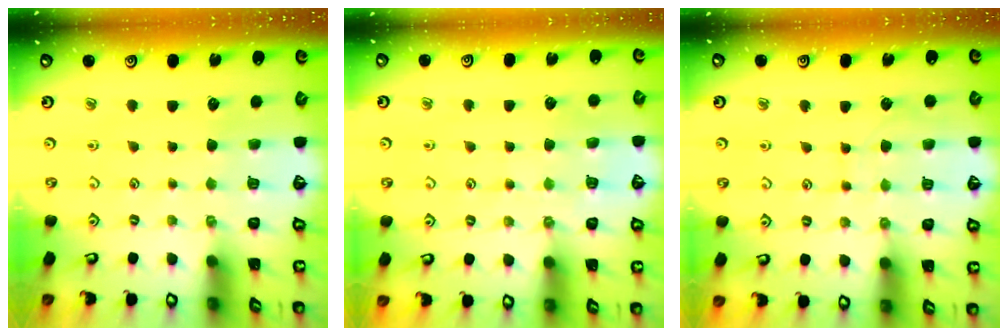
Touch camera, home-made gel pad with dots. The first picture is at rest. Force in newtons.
{"total": 5.5, "press": 5.5, "slide": 0.9}
{"total": 5.9, "press": 5.9, "slide": 0.5}